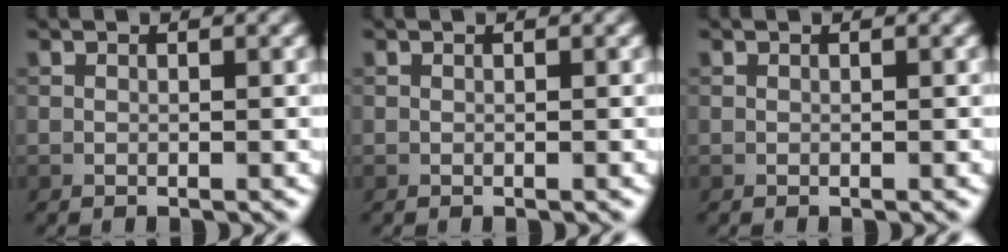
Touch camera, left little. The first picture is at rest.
{"total": 0.0}
{"total": 0.0}